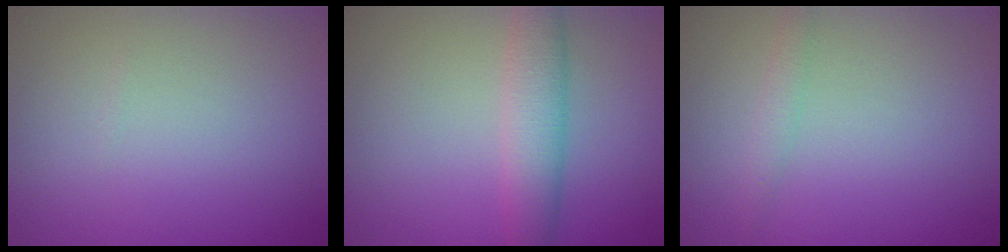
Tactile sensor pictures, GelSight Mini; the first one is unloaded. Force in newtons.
{"total": 3.6, "press": 3.6, "slide": 0.0}
{"total": 1.2, "press": 1.2, "slide": 0.0}